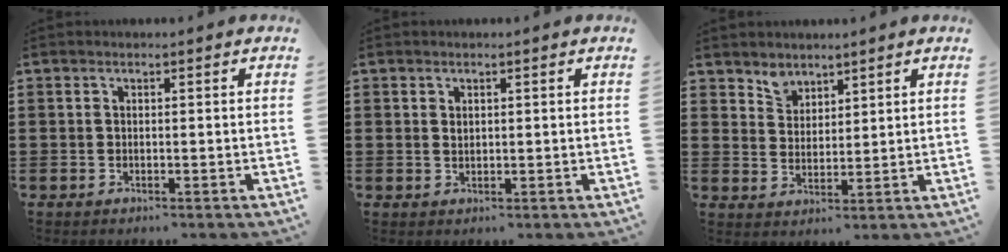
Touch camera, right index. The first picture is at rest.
{"total": 0.9, "force": [0.4, 0.6, 0.5], "torque": [-0.011, 0.004, 0.008]}
{"total": 3.3, "force": [2.8, 1.8, 0.1], "torque": [-0.014, 0.002, 0.055]}